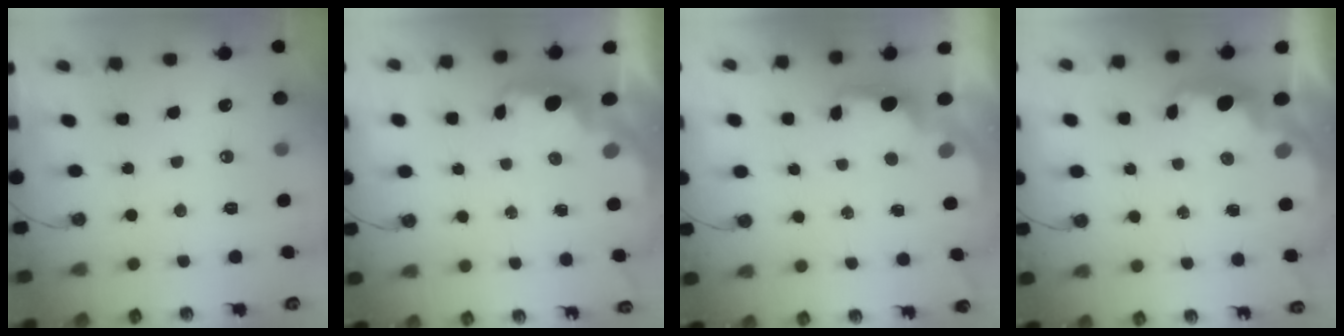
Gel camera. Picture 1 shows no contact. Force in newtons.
{"total": 2.6, "press": 2.6, "slide": 0.4}
{"total": 1.9, "press": 1.7, "slide": 0.8}
{"total": 2.9, "press": 2.9, "slide": 0.5}